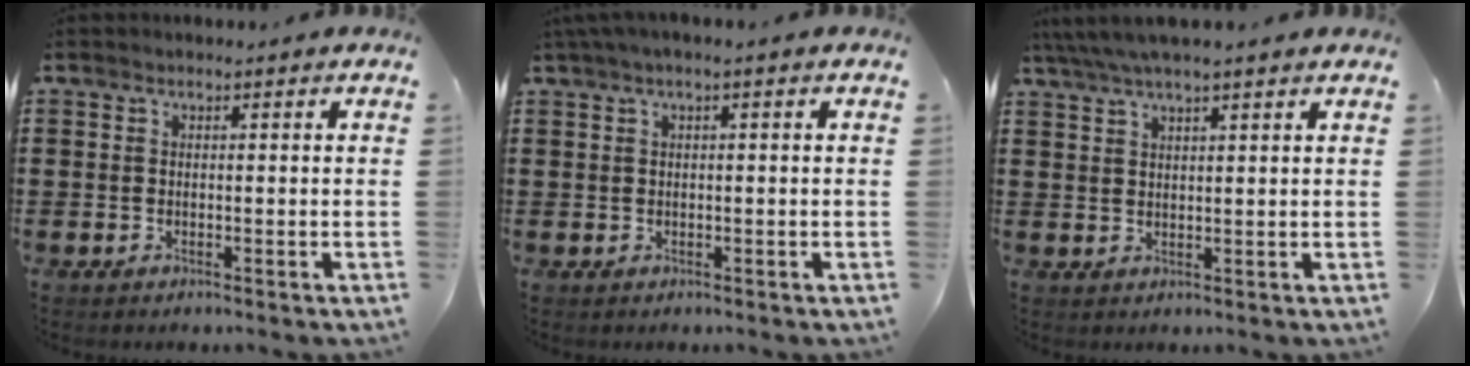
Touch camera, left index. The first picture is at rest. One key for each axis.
{"total": 1.3, "fx": 0.0, "fy": 0.0, "fz": 1.3, "tx": -0.019, "ty": -0.006, "tz": 0.001}
{"total": 3.4, "fx": 2.8, "fy": 0.1, "fz": 1.9, "tx": -0.045, "ty": -0.001, "tz": 0.051}